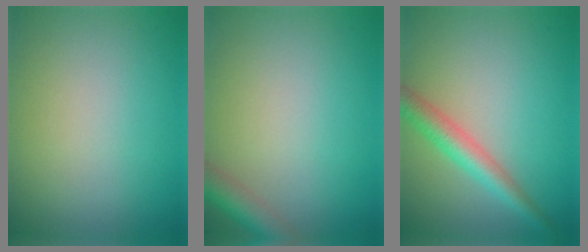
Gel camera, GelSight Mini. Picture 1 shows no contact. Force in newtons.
{"total": 2.9, "press": 2.9, "slide": 0.2}
{"total": 3.4, "press": 3.4, "slide": 0.1}